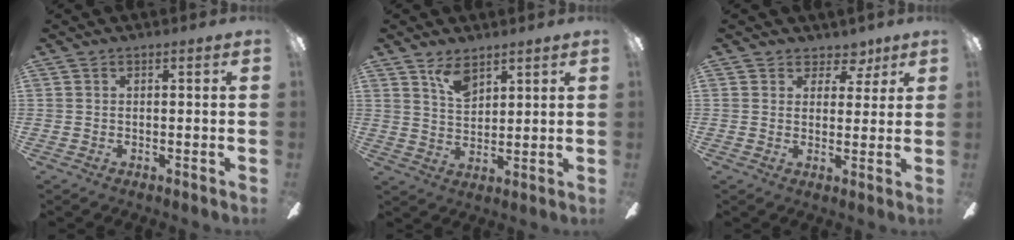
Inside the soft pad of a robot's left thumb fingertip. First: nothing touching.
{"total": 6.7, "force": [4.9, 3.3, 3.0], "torque": [-0.048, -0.019, 0.088]}
{"total": 5.2, "force": [3.4, 3.9, 1.1], "torque": [-0.006, -0.017, 0.057]}